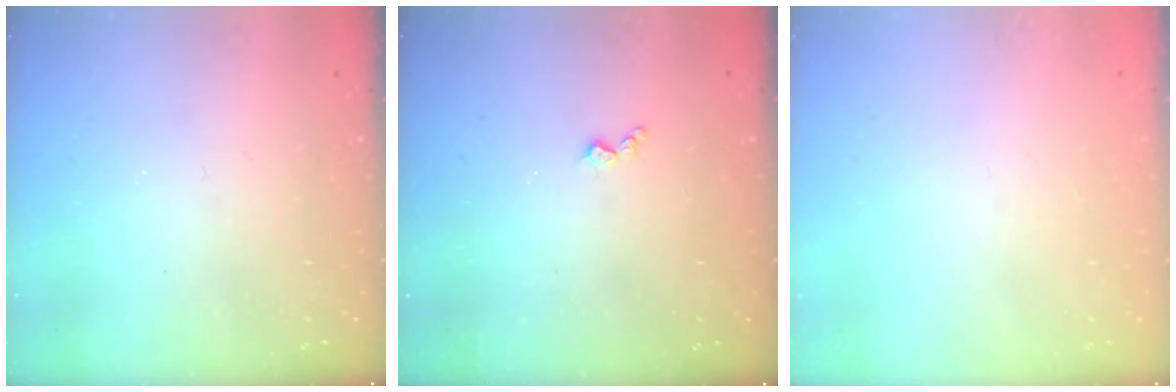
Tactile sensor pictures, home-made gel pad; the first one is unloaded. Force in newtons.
{"total": 3.0, "press": 2.9, "slide": 0.6}
{"total": 0.0}